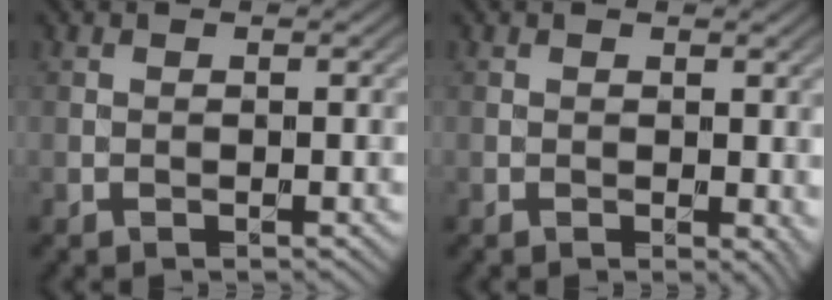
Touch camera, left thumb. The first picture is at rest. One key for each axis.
{"total": 1.9, "fx": 0.0, "fy": 1.1, "fz": 1.5, "tx": -0.017, "ty": -0.007, "tz": 0.003}